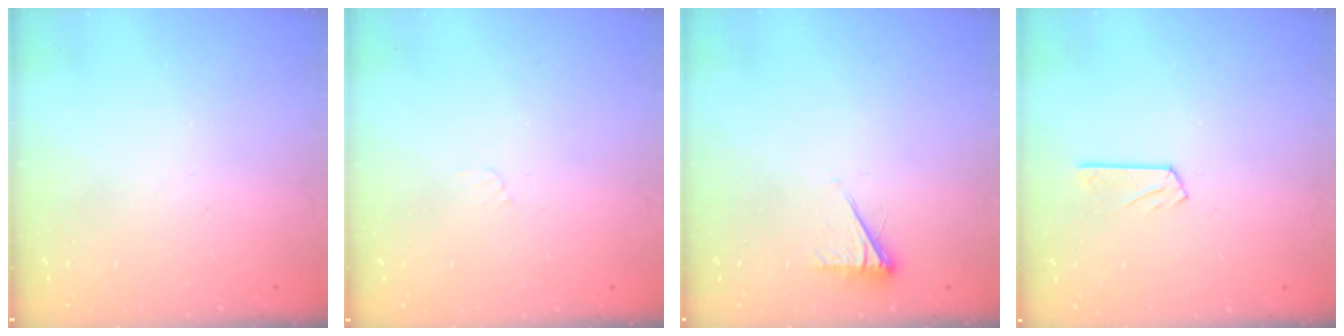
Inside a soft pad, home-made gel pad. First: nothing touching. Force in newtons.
{"total": 2.7, "press": 2.7, "slide": 0.2}
{"total": 3.8, "press": 3.7, "slide": 0.7}
{"total": 4.9, "press": 4.8, "slide": 0.5}